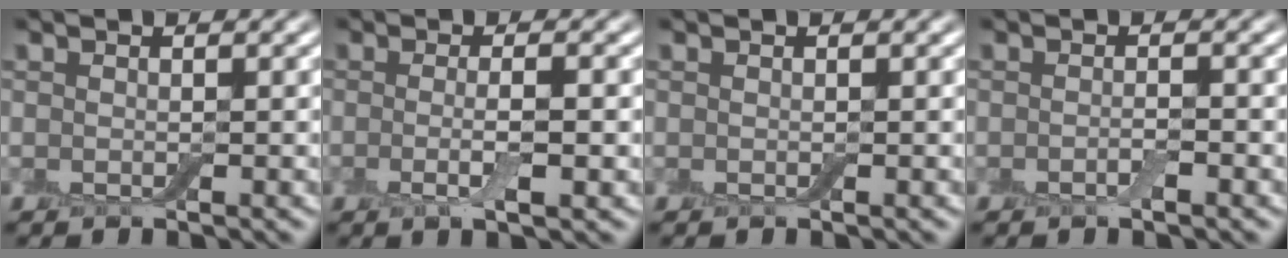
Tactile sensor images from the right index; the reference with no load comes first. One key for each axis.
{"total": 3.0, "fx": -0.4, "fy": 0.6, "fz": 2.9, "tx": -0.055, "ty": -0.008, "tz": -0.008}
{"total": 0.0}
{"total": 1.0, "fx": -0.5, "fy": 0.2, "fz": 0.9, "tx": -0.017, "ty": -0.001, "tz": -0.010}